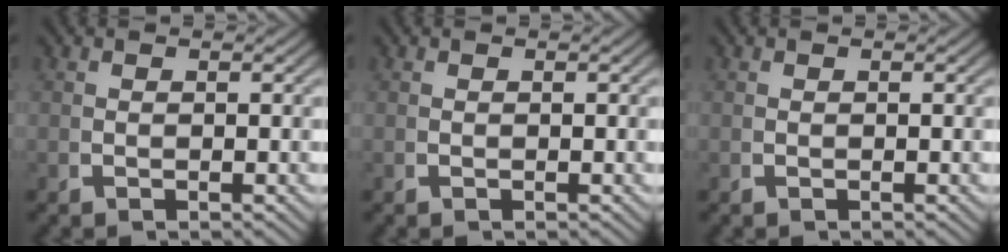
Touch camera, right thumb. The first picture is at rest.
{"total": 0.0}
{"total": 0.0}